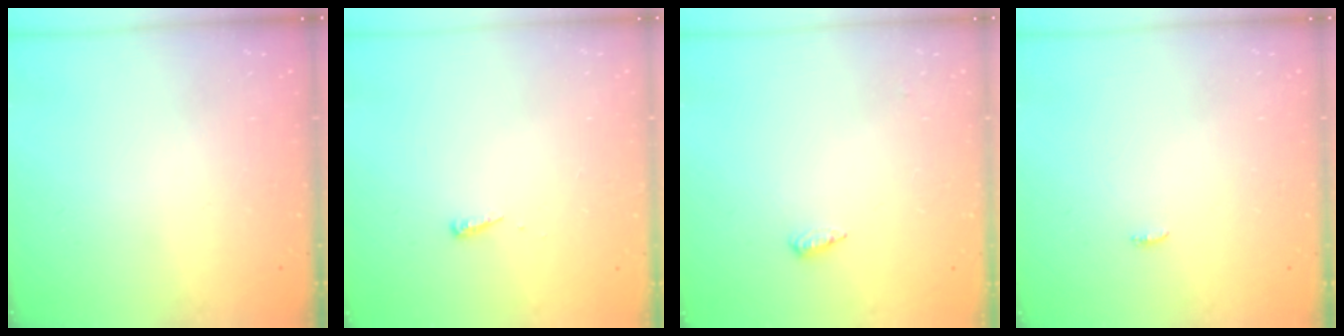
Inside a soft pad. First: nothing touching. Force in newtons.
{"total": 3.9, "press": 3.9, "slide": 0.5}
{"total": 3.9, "press": 3.8, "slide": 0.6}
{"total": 5.6, "press": 3.4, "slide": 4.4}